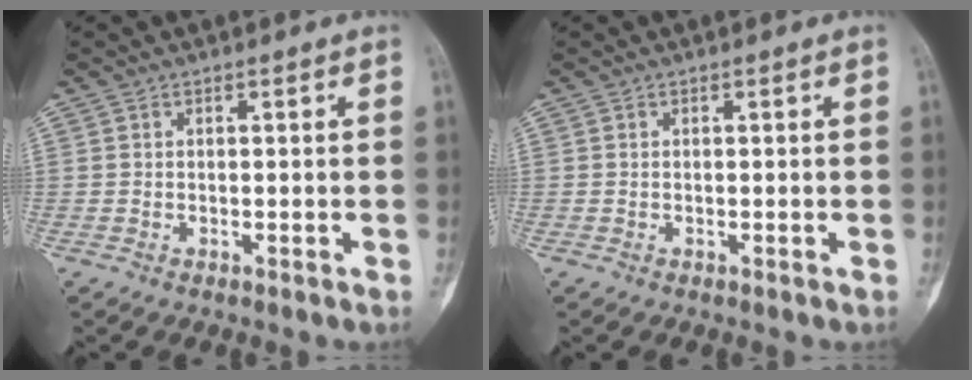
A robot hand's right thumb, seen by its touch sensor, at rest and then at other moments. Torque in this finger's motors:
{"motor_torque": [0.12, 0.12, -0.06, 0.00, 0.02]}